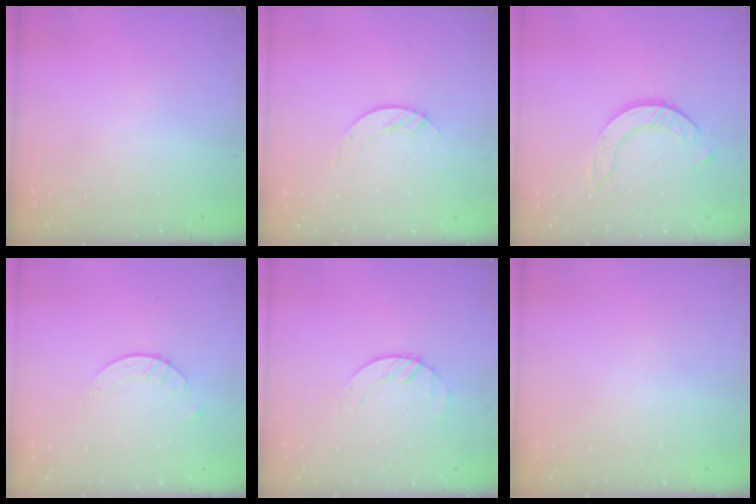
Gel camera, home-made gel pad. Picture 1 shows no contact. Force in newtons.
{"total": 3.0, "press": 3.0, "slide": 0.2}
{"total": 6.4, "press": 6.4, "slide": 0.6}
{"total": 2.9, "press": 2.9, "slide": 0.3}
{"total": 1.8, "press": 1.7, "slide": 0.3}
{"total": 0.0}